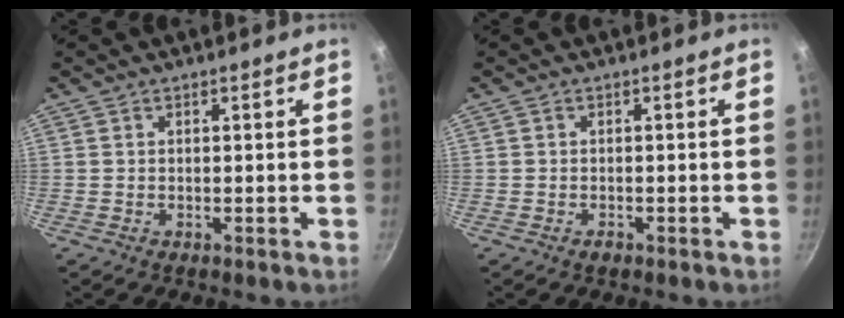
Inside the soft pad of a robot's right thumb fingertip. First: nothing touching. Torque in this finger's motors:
{"motor_torque": [-0.09, -0.05, -0.27, 0.15, 0.02]}